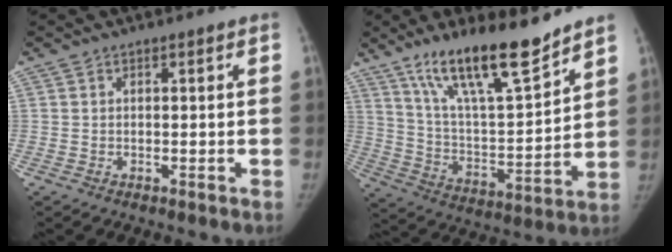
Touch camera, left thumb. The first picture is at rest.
{"total": 18.1, "force": [13.4, 3.9, 11.5], "torque": [-0.166, -0.079, 0.240]}